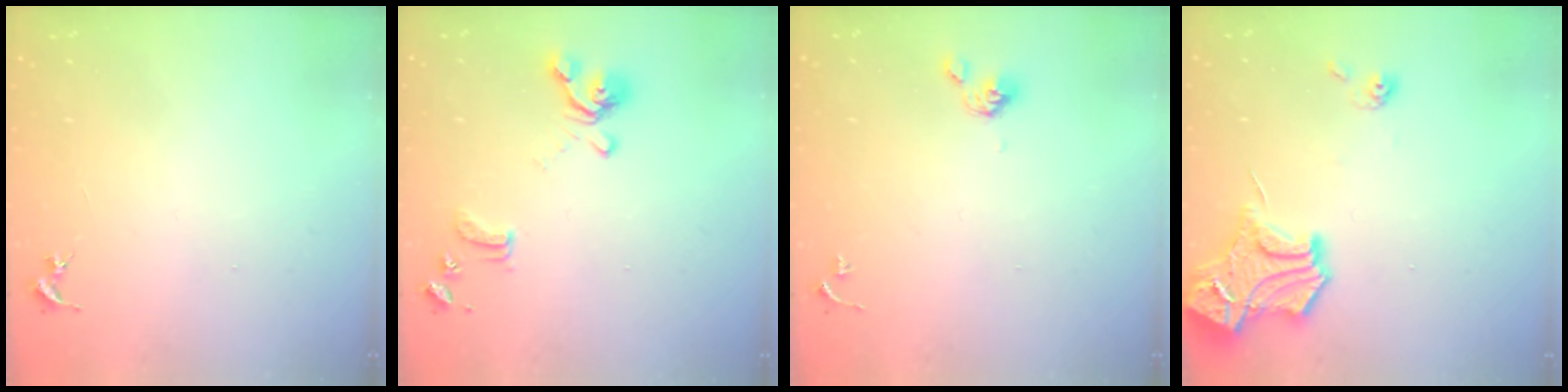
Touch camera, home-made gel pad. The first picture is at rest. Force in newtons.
{"total": 12.6, "press": 12.5, "slide": 1.4}
{"total": 5.1, "press": 4.9, "slide": 1.4}
{"total": 15.5, "press": 15.4, "slide": 1.4}